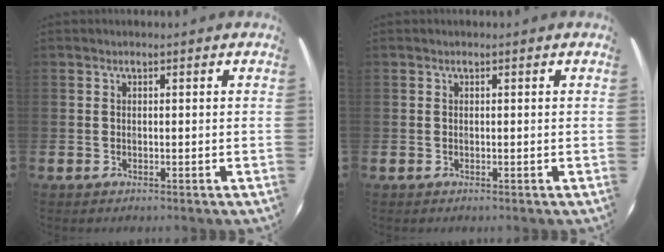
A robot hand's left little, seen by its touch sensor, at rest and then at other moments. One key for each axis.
{"total": 0.0}